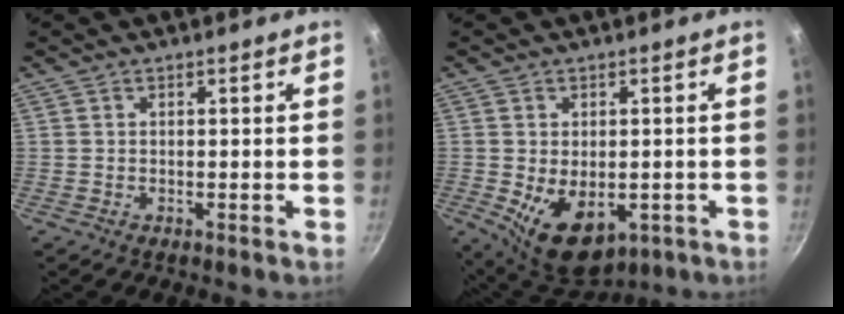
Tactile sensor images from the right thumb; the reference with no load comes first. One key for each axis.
{"total": 11.4, "fx": -2.5, "fy": 7.2, "fz": 8.5, "tx": -0.109, "ty": -0.015, "tz": -0.016}